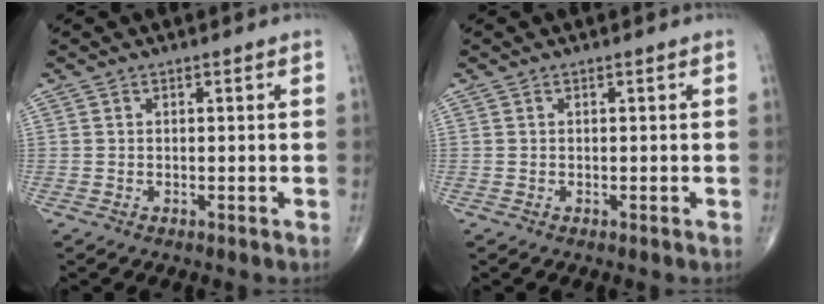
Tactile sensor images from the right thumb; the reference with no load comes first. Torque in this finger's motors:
{"motor_torque": [0.00, 0.00, 0.01, 0.01, 0.00]}